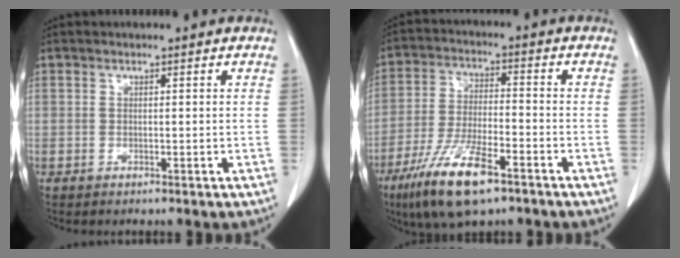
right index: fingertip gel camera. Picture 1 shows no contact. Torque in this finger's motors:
{"motor_torque": [1.20, -0.94, 0.67, 0.21]}